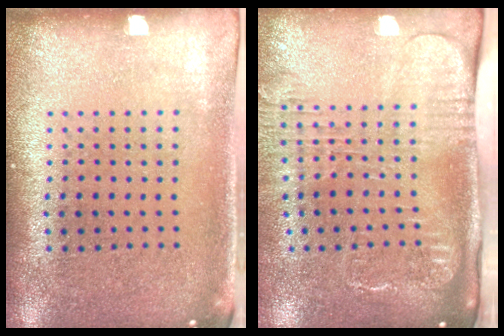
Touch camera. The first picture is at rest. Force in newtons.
{"total": 2.6, "press": 2.0, "slide": 1.7}